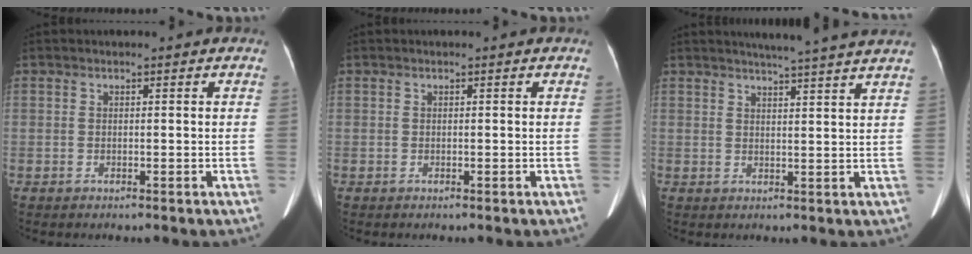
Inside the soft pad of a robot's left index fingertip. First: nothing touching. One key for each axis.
{"total": 0.0}
{"total": 10.6, "fx": 9.5, "fy": -1.0, "fz": 4.6, "tx": -0.065, "ty": 0.000, "tz": 0.105}